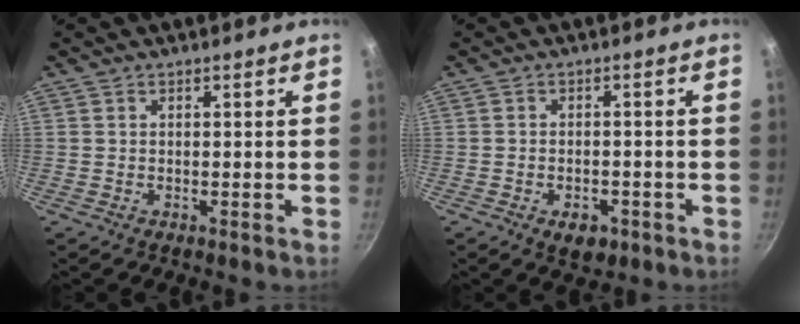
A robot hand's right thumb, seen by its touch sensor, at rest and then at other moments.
{"total": 4.7, "force": [-2.3, 2.9, 3.0], "torque": [-0.035, 0.015, -0.025]}